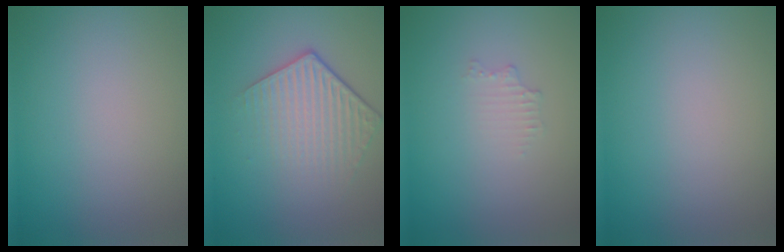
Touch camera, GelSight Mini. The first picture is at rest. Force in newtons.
{"total": 4.4, "press": 3.1, "slide": 3.1}
{"total": 0.6, "press": 0.4, "slide": 0.3}
{"total": 0.0}